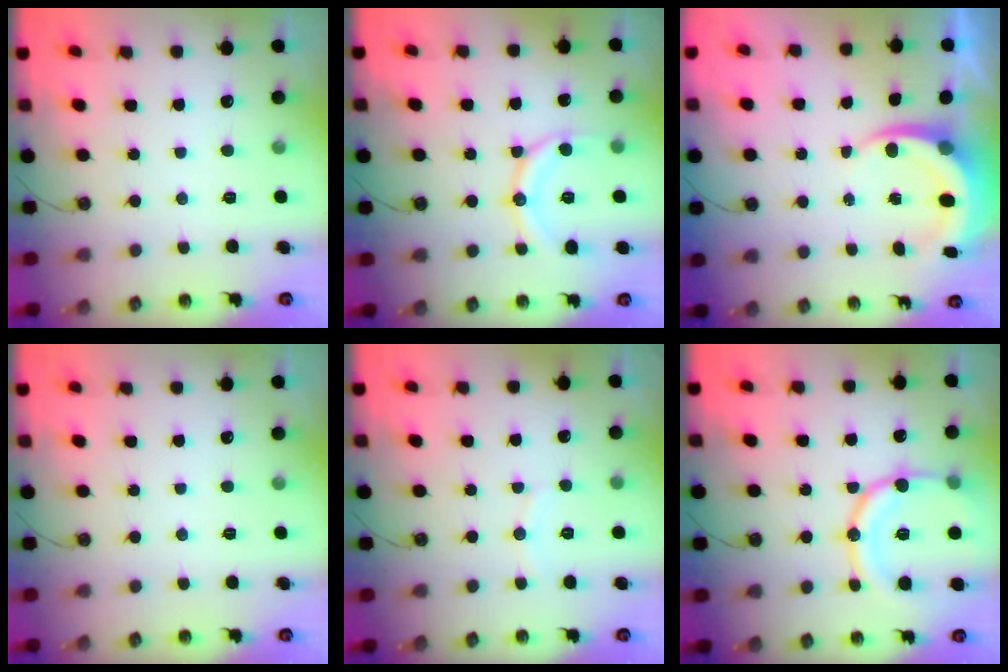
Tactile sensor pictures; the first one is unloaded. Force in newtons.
{"total": 13.1, "press": 13.1, "slide": 0.9}
{"total": 7.2, "press": 7.0, "slide": 1.8}
{"total": 0.0}
{"total": 5.2, "press": 5.2, "slide": 0.6}
{"total": 17.4, "press": 17.2, "slide": 3.1}